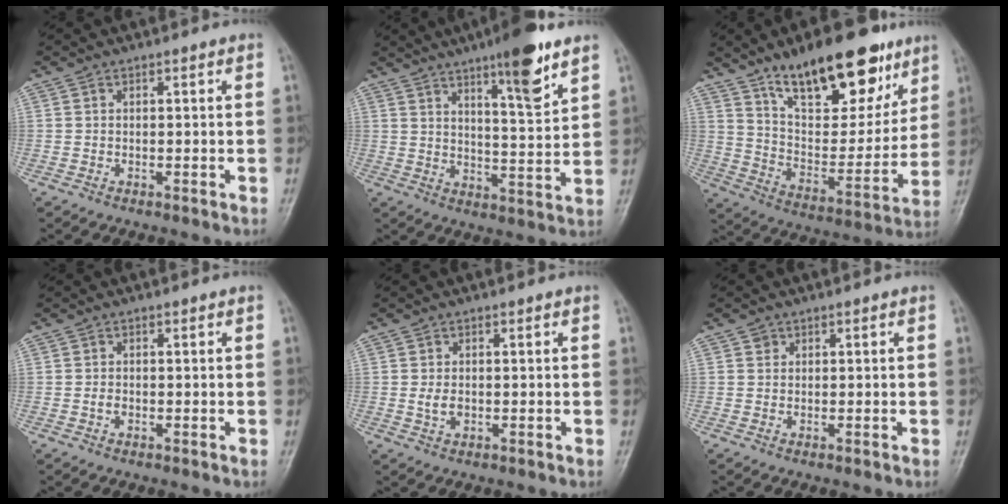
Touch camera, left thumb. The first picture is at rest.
{"total": 12.6, "force": [7.9, 2.4, 9.4], "torque": [-0.127, -0.048, 0.121]}
{"total": 22.2, "force": [14.0, 9.6, 14.3], "torque": [-0.159, -0.060, 0.227]}
{"total": 1.0, "force": [-0.2, 0.8, 0.6], "torque": [-0.009, 0.001, -0.004]}
{"total": 2.3, "force": [0.0, 1.6, 1.6], "torque": [-0.029, -0.004, 0.003]}
{"total": 1.0, "force": [0.5, 0.8, 0.1], "torque": [0.009, -0.001, 0.005]}